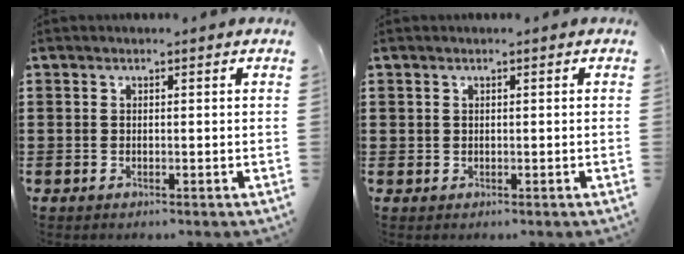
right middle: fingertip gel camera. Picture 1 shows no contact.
{"total": 0.0}